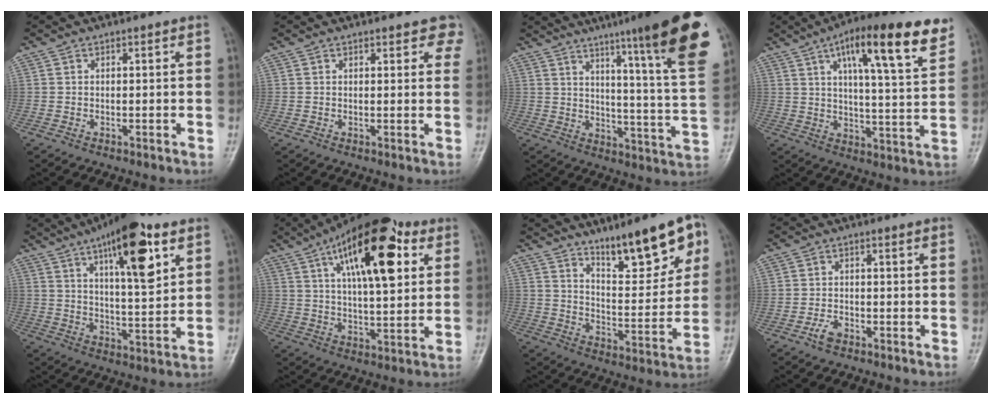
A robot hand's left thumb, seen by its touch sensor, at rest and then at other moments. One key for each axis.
{"total": 4.0, "fx": 3.0, "fy": 1.8, "fz": 1.9, "tx": 0.010, "ty": -0.007, "tz": 0.026}
{"total": 22.3, "fx": 14.1, "fy": 1.2, "fz": 17.3, "tx": -0.214, "ty": -0.068, "tz": 0.187}
{"total": 17.9, "fx": 9.9, "fy": 4.2, "fz": 14.2, "tx": -0.190, "ty": -0.031, "tz": 0.147}
{"total": 16.8, "fx": 8.1, "fy": 5.1, "fz": 13.8, "tx": -0.193, "ty": -0.029, "tz": 0.126}
{"total": 20.3, "fx": 8.0, "fy": 8.1, "fz": 16.8, "tx": -0.245, "ty": -0.010, "tz": 0.121}
{"total": 15.6, "fx": 9.6, "fy": 4.4, "fz": 11.5, "tx": -0.134, "ty": -0.053, "tz": 0.154}
{"total": 2.6, "fx": -1.7, "fy": 1.3, "fz": 1.5, "tx": -0.030, "ty": 0.011, "tz": -0.032}